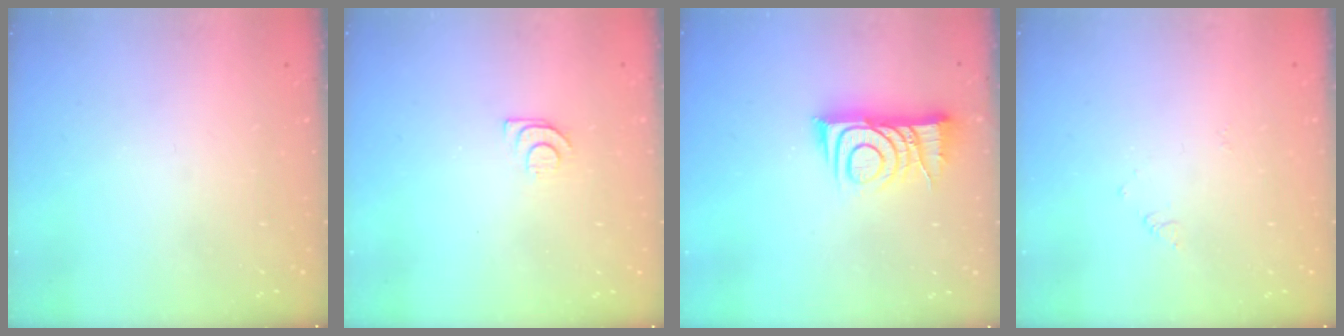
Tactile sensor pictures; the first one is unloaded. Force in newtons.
{"total": 4.9, "press": 4.9, "slide": 0.6}
{"total": 9.7, "press": 9.6, "slide": 1.0}
{"total": 2.7, "press": 2.7, "slide": 0.4}